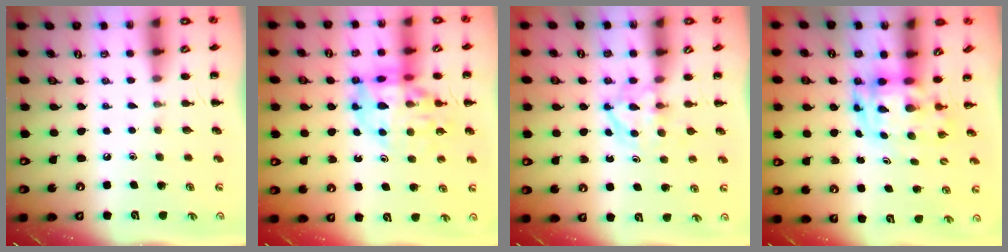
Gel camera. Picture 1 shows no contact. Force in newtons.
{"total": 16.0, "press": 15.6, "slide": 3.8}
{"total": 4.8, "press": 4.7, "slide": 0.8}
{"total": 3.5, "press": 3.5, "slide": 0.7}